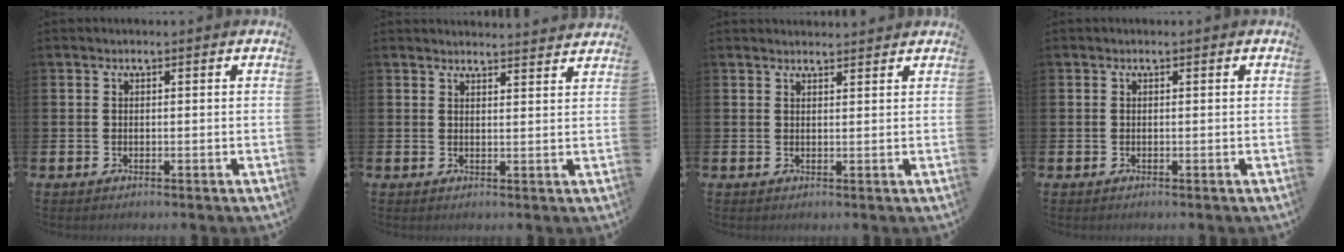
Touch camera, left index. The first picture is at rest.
{"total": 2.7, "force": [2.7, -0.3, -0.1], "torque": [0.010, -0.023, 0.046]}
{"total": 1.8, "force": [1.8, 0.2, 0.0], "torque": [0.009, -0.011, 0.031]}
{"total": 0.0}